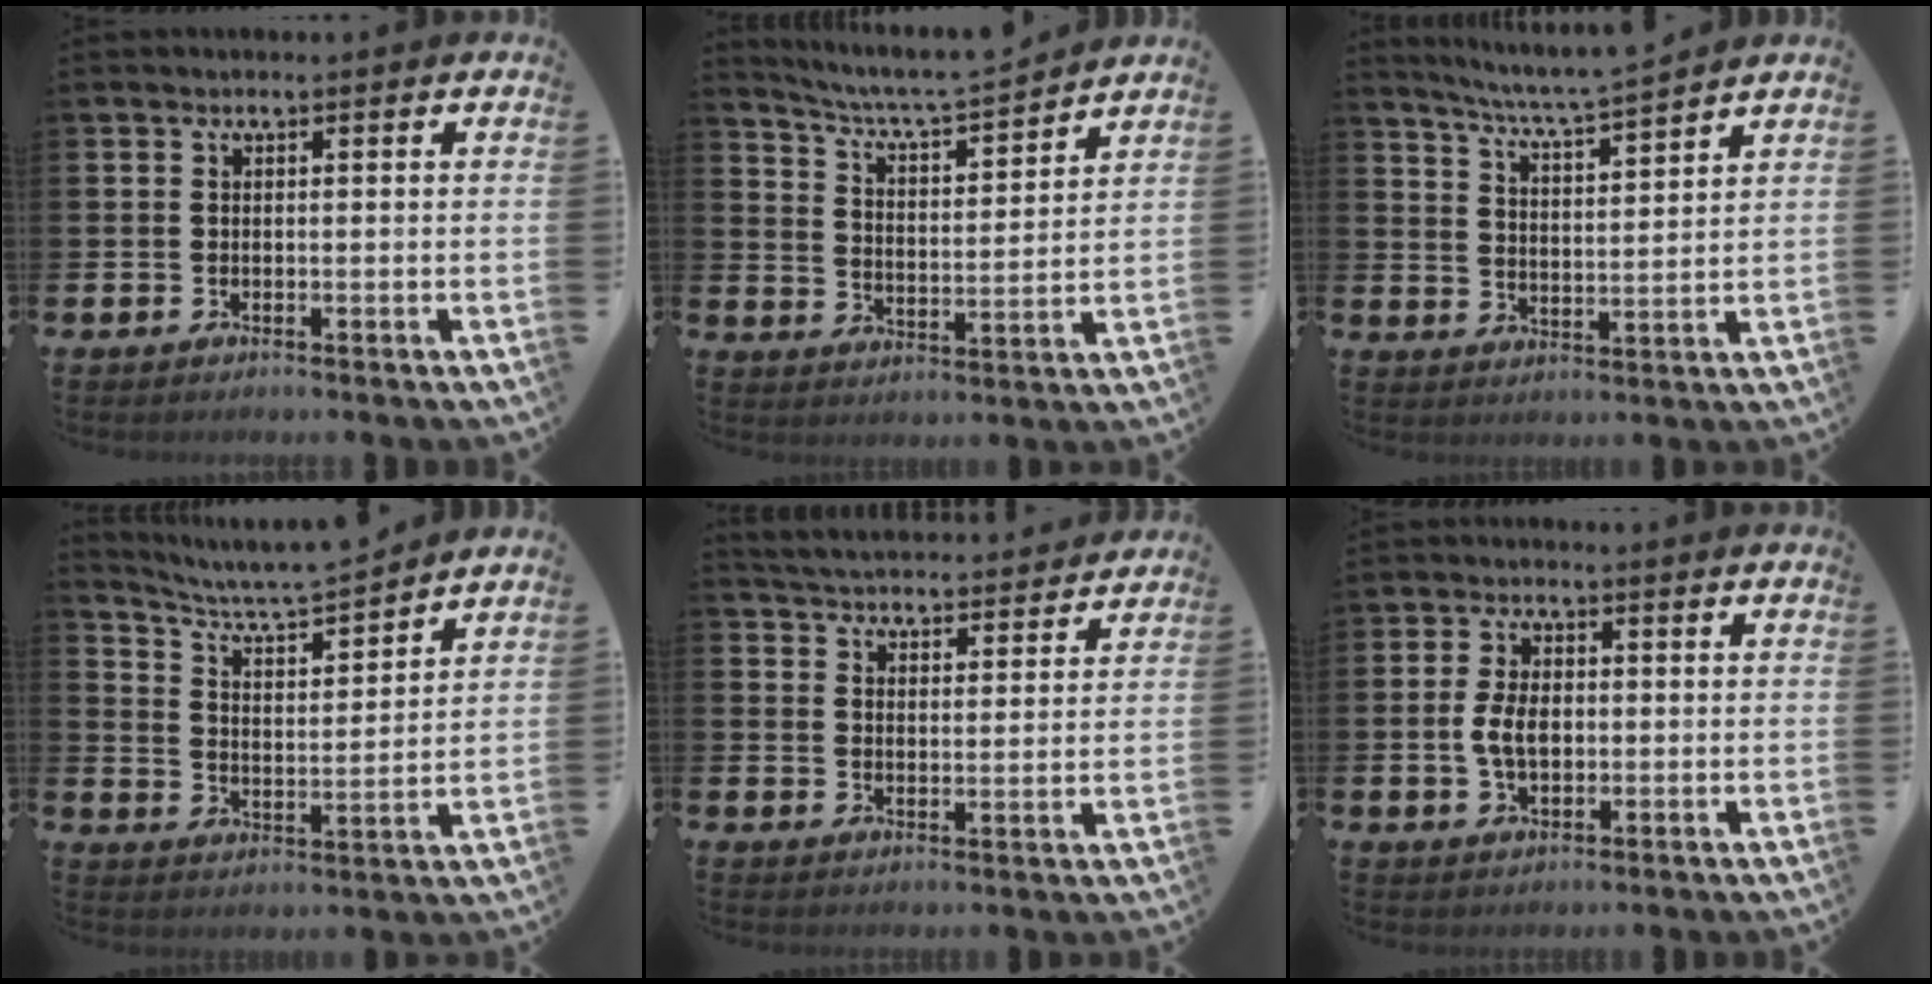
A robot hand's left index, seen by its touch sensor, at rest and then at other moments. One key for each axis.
{"total": 6.5, "fx": 6.2, "fy": 0.2, "fz": 1.7, "tx": -0.060, "ty": -0.050, "tz": 0.105}
{"total": 5.9, "fx": 5.7, "fy": -0.6, "fz": 1.4, "tx": -0.048, "ty": -0.043, "tz": 0.097}
{"total": 7.0, "fx": 6.7, "fy": 0.6, "fz": 1.8, "tx": -0.064, "ty": -0.052, "tz": 0.115}
{"total": 4.9, "fx": 4.9, "fy": 0.4, "fz": -0.1, "tx": -0.019, "ty": -0.039, "tz": 0.085}
{"total": 4.6, "fx": -0.2, "fy": 2.9, "fz": 3.6, "tx": -0.066, "ty": 0.003, "tz": -0.009}